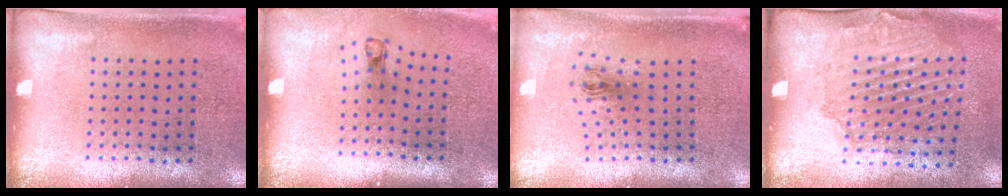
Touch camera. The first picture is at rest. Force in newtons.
{"total": 0.8, "press": 0.4, "slide": 0.7}
{"total": 1.0, "press": 0.5, "slide": 0.9}
{"total": 1.7, "press": 1.5, "slide": 0.8}